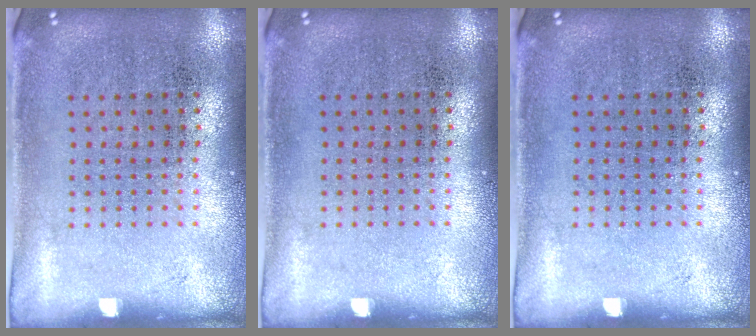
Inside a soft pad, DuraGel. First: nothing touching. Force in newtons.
{"total": 0.0}
{"total": 0.0}